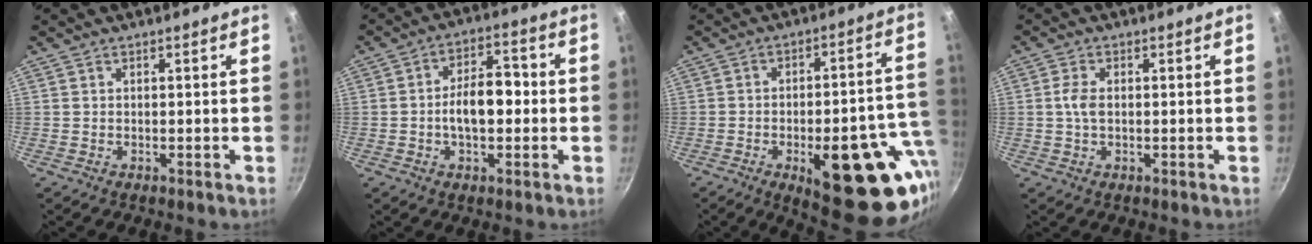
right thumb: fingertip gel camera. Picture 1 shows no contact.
{"total": 9.4, "force": [-1.1, 5.3, 7.7], "torque": [-0.093, 0.030, -0.023]}
{"total": 24.9, "force": [-7.7, 10.3, 21.4], "torque": [-0.218, 0.014, -0.090]}
{"total": 3.2, "force": [0.0, 1.9, 2.6], "torque": [-0.055, 0.005, -0.002]}